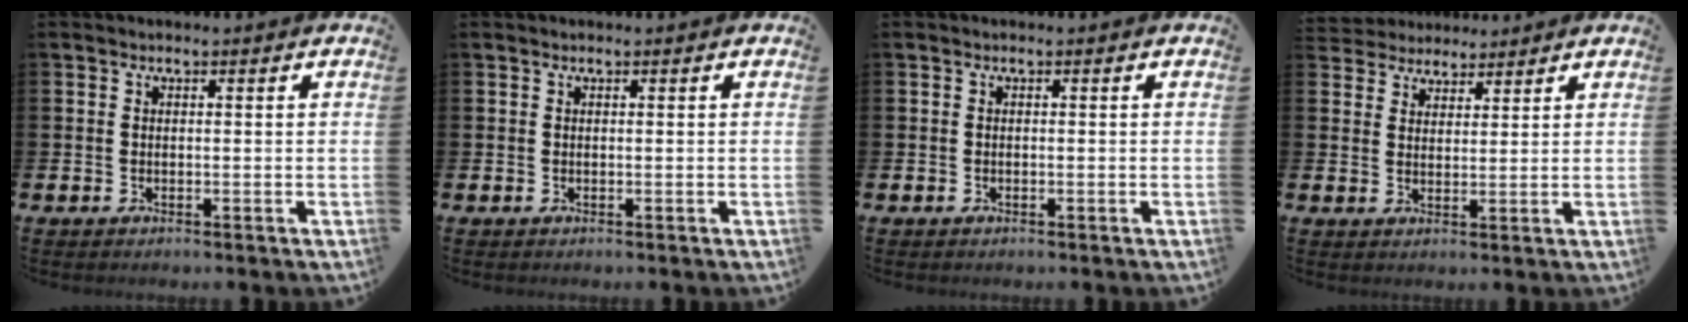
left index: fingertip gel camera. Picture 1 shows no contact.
{"total": 0.0}
{"total": 0.0}
{"total": 3.8, "force": [3.5, 1.3, -0.7], "torque": [-0.010, -0.013, 0.065]}